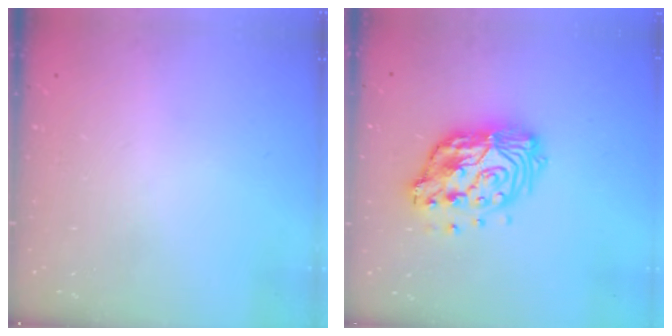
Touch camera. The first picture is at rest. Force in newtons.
{"total": 15.5, "press": 15.5, "slide": 1.3}